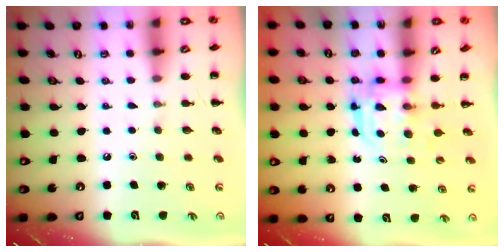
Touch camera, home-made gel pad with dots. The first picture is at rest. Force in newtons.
{"total": 3.2, "press": 3.2, "slide": 0.2}